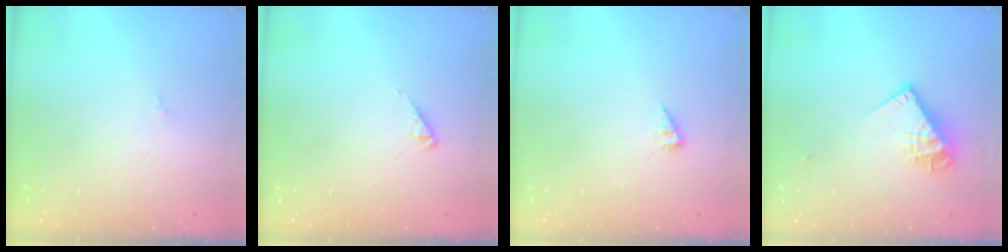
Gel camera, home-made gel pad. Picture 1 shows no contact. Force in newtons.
{"total": 2.4, "press": 2.4, "slide": 0.3}
{"total": 2.4, "press": 2.4, "slide": 0.4}
{"total": 11.5, "press": 11.5, "slide": 0.8}